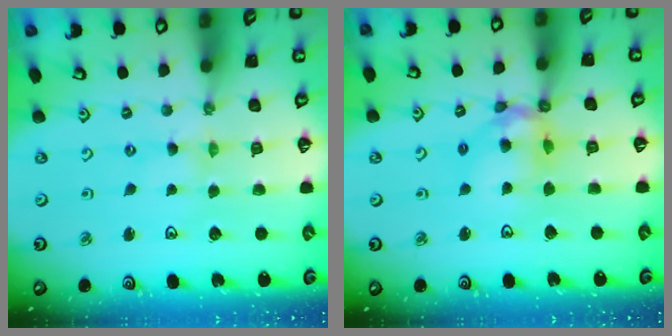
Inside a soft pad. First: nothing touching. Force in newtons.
{"total": 11.7, "press": 11.6, "slide": 1.2}